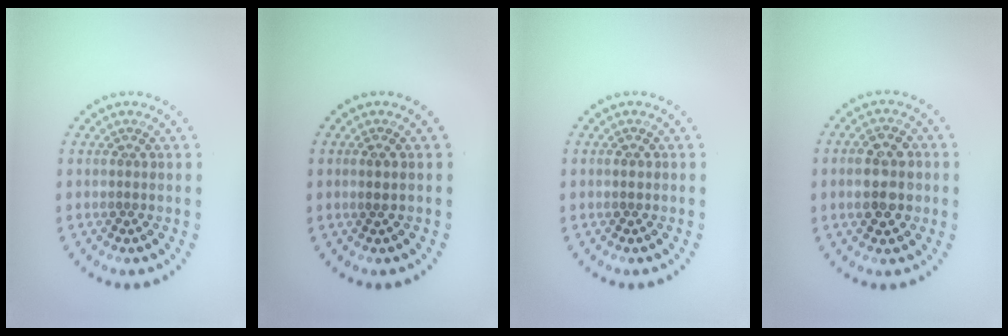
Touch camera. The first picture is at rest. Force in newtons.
{"total": 0.5, "press": 0.4, "slide": 0.4}
{"total": 0.7, "press": 0.7, "slide": 0.2}
{"total": 3.6, "press": 3.6, "slide": 0.5}